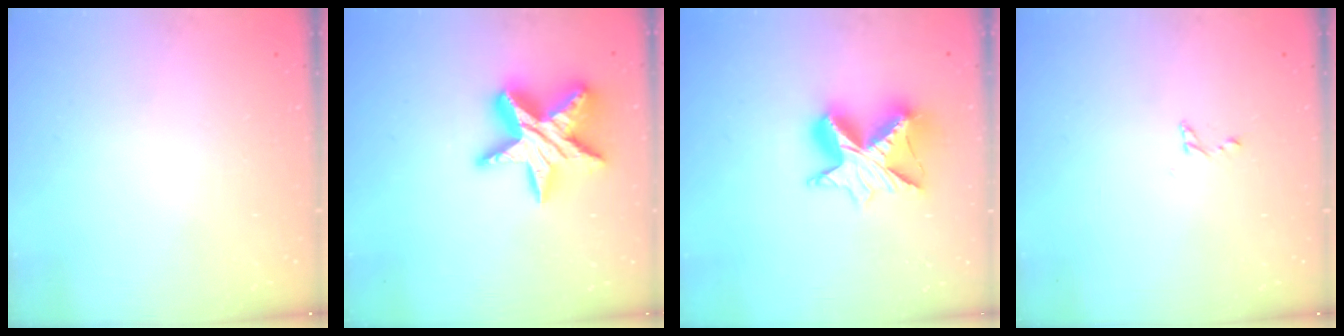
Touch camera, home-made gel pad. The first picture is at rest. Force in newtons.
{"total": 17.5, "press": 17.4, "slide": 1.4}
{"total": 11.7, "press": 11.7, "slide": 0.8}
{"total": 2.5, "press": 2.5, "slide": 0.2}